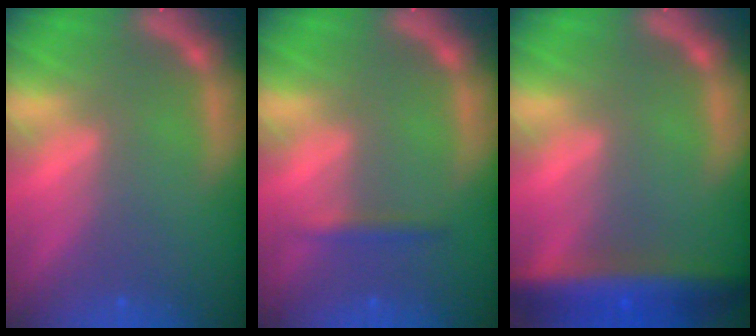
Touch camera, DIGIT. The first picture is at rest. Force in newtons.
{"total": 1.4}
{"total": 7.4}